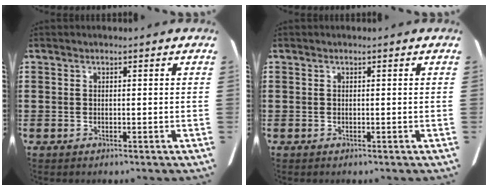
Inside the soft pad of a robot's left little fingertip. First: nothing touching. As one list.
[{"total": 0.0}]